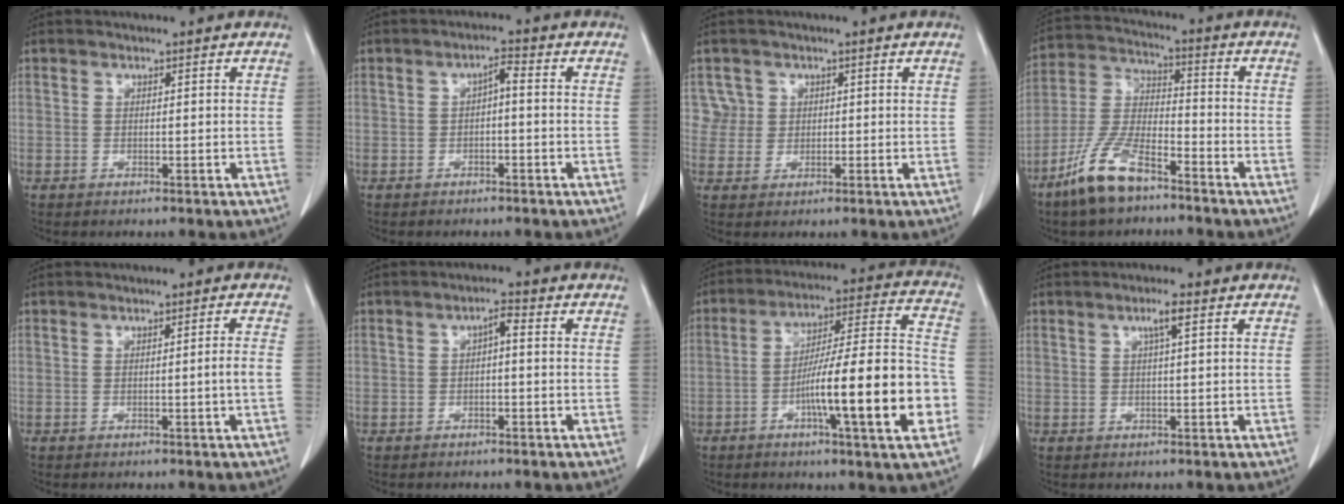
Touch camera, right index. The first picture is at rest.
{"total": 2.2, "force": [-0.3, 0.6, 2.1], "torque": [-0.037, 0.010, -0.004]}
{"total": 2.9, "force": [1.1, 2.7, -0.4], "torque": [0.024, 0.005, 0.015]}
{"total": 11.0, "force": [-7.7, 3.3, 7.2], "torque": [-0.164, -0.011, -0.154]}
{"total": 1.7, "force": [-0.5, -0.6, 1.5], "torque": [-0.023, -0.002, -0.007]}
{"total": 2.1, "force": [0.1, 0.6, 2.0], "torque": [-0.034, 0.008, 0.001]}
{"total": 19.0, "force": [-5.8, 0.8, 18.1], "torque": [-0.258, 0.012, -0.089]}
{"total": 2.4, "force": [1.0, -0.1, 2.2], "torque": [-0.043, 0.003, 0.017]}